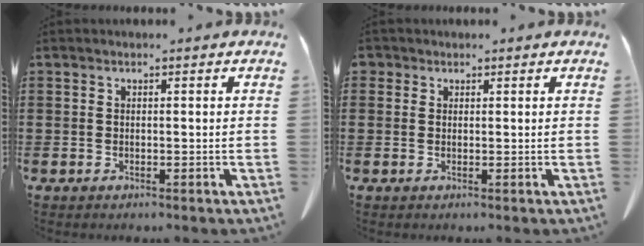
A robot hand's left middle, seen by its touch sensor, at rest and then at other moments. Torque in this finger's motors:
{"motor_torque": [0.00, 0.00, 0.00, 0.00]}